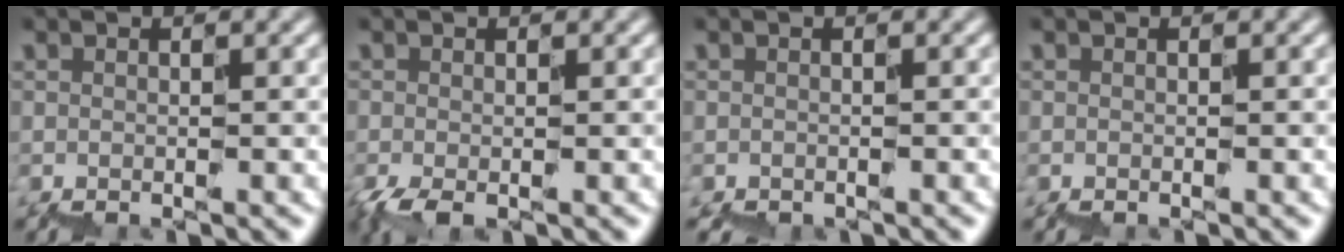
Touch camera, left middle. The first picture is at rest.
{"total": 1.0, "force": [-0.9, 0.2, 0.4], "torque": [-0.018, -0.002, -0.015]}
{"total": 0.7, "force": [-0.7, 0.1, -0.3], "torque": [0.002, -0.004, -0.008]}
{"total": 0.0}